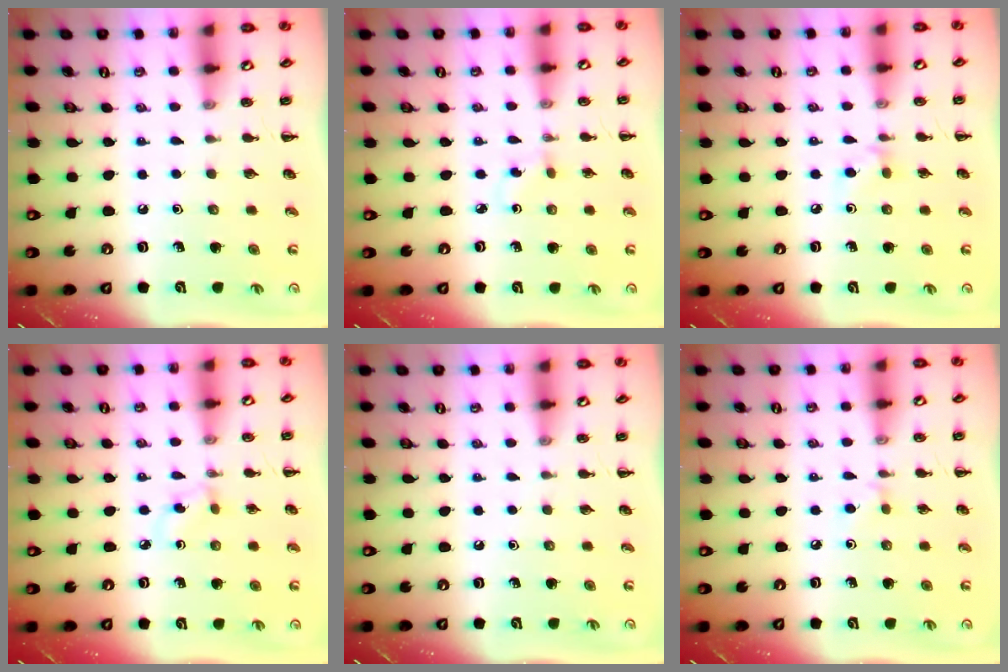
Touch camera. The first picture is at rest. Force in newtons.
{"total": 1.2, "press": 1.0, "slide": 0.8}
{"total": 5.6, "press": 5.2, "slide": 2.0}
{"total": 2.9, "press": 2.6, "slide": 1.2}
{"total": 0.0}
{"total": 3.6, "press": 3.4, "slide": 1.3}